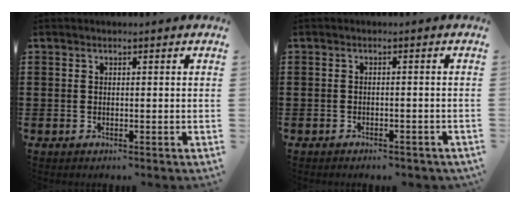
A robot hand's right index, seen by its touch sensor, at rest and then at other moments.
{"total": 1.1, "force": [-1.1, 0.2, 0.2], "torque": [-0.008, 0.000, -0.022]}